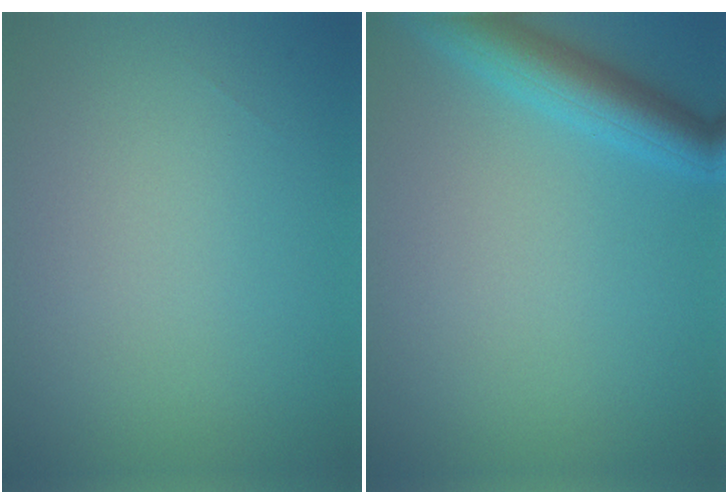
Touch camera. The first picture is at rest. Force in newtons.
{"total": 4.4, "press": 4.4, "slide": 0.3}